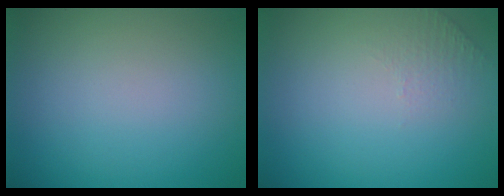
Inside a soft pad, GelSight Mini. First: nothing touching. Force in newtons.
{"total": 1.0, "press": 0.5, "slide": 0.9}